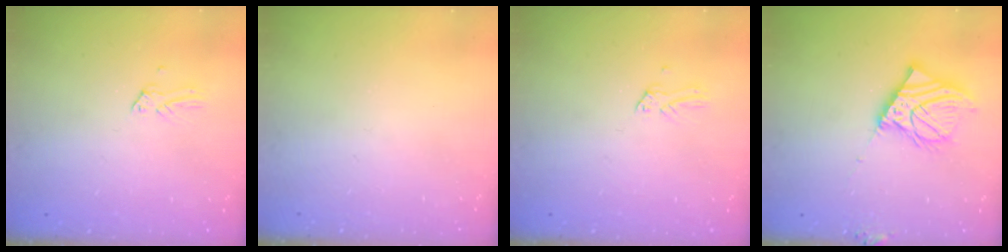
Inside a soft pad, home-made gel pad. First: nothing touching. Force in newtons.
{"total": 0.0}
{"total": 0.0}
{"total": 12.4, "press": 12.2, "slide": 2.3}